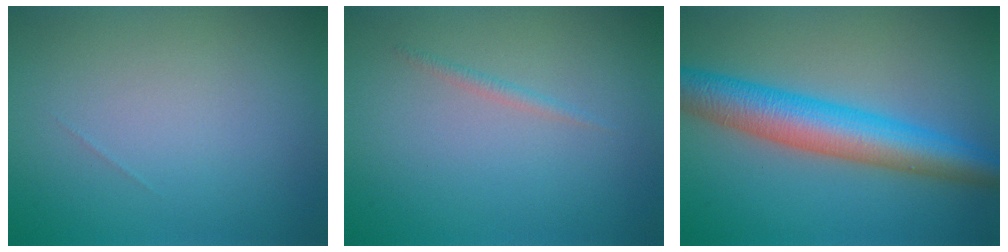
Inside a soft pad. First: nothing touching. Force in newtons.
{"total": 0.7, "press": 0.7, "slide": 0.1}
{"total": 7.5, "press": 7.5, "slide": 0.1}